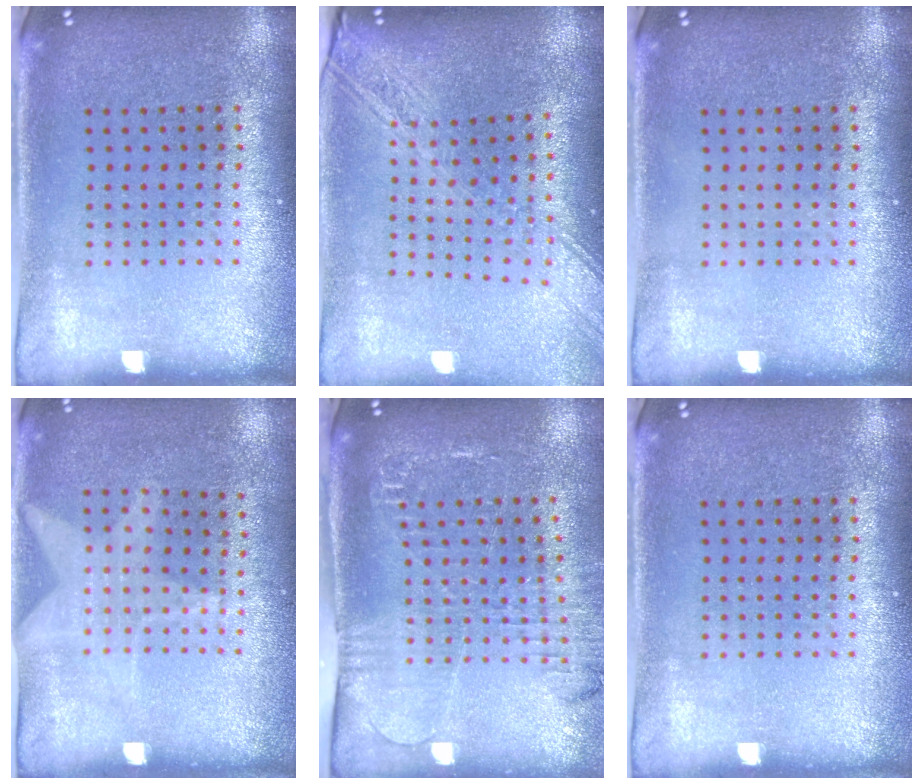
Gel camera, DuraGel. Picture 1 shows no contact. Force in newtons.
{"total": 2.4, "press": 2.0, "slide": 1.4}
{"total": 0.0}
{"total": 1.1, "press": 1.0, "slide": 0.5}
{"total": 1.9, "press": 1.9, "slide": 0.4}
{"total": 0.0}